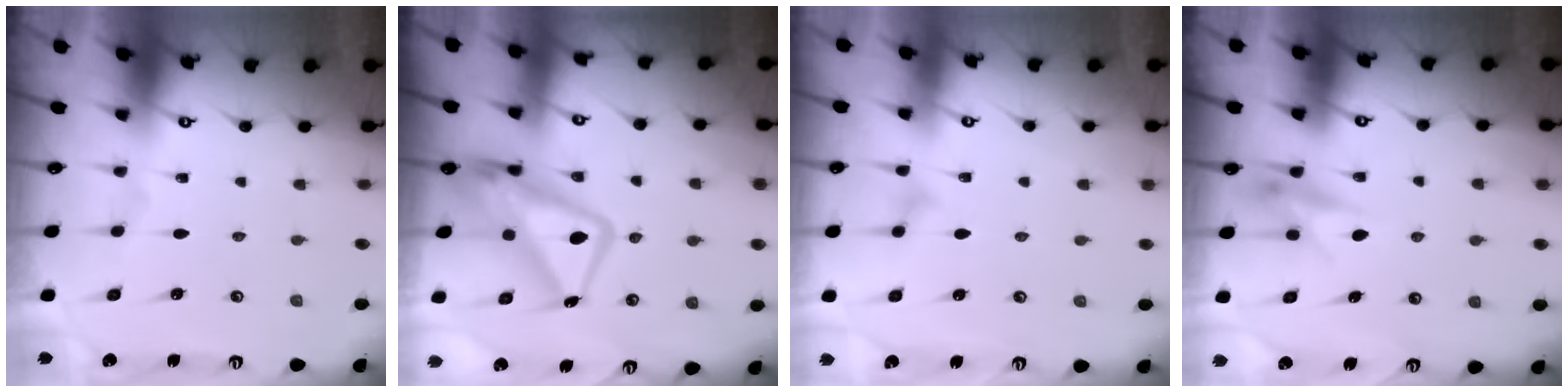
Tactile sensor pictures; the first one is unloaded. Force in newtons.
{"total": 14.0, "press": 13.9, "slide": 1.6}
{"total": 7.1, "press": 7.1, "slide": 0.3}
{"total": 8.7, "press": 8.6, "slide": 0.4}